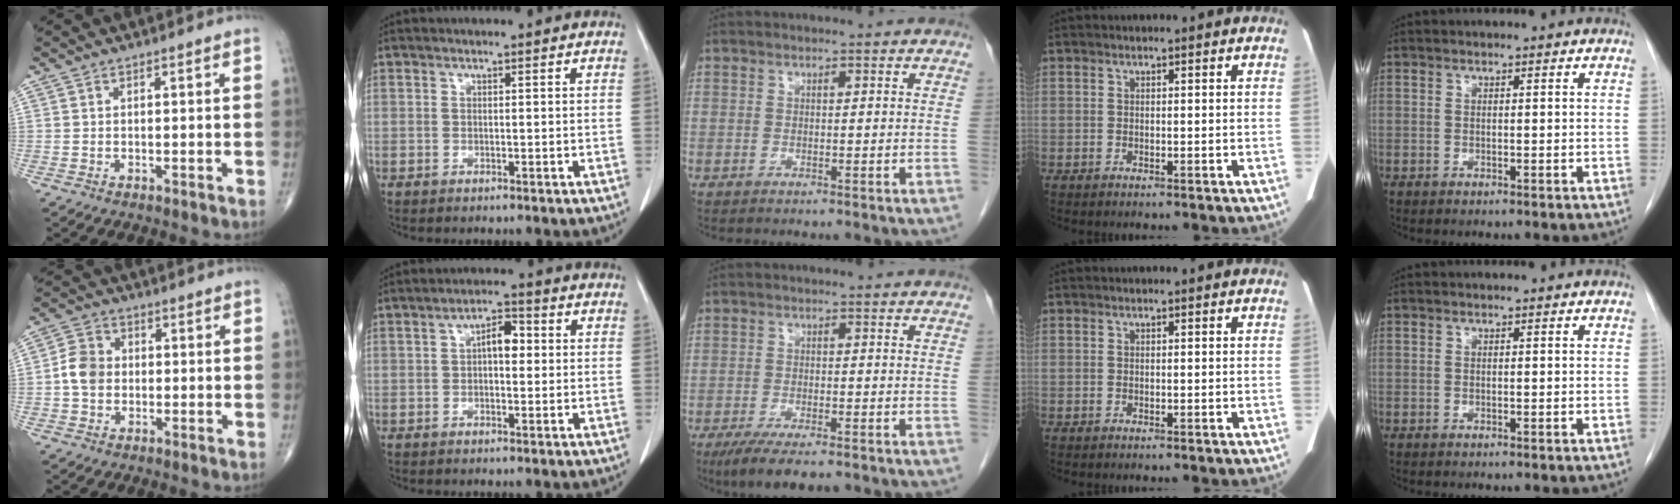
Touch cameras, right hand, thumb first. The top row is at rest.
{"thumb": {"total": 5.9, "force": [-0.5, 4.9, 3.2], "torque": [-0.050, 0.014, -0.017]}, "index": {"total": 4.1, "force": [0.4, 1.9, 3.6], "torque": [-0.058, 0.015, 0.005]}, "middle": {"total": 7.9, "force": [-5.9, 1.8, 4.9], "torque": [-0.076, -0.015, -0.091]}}